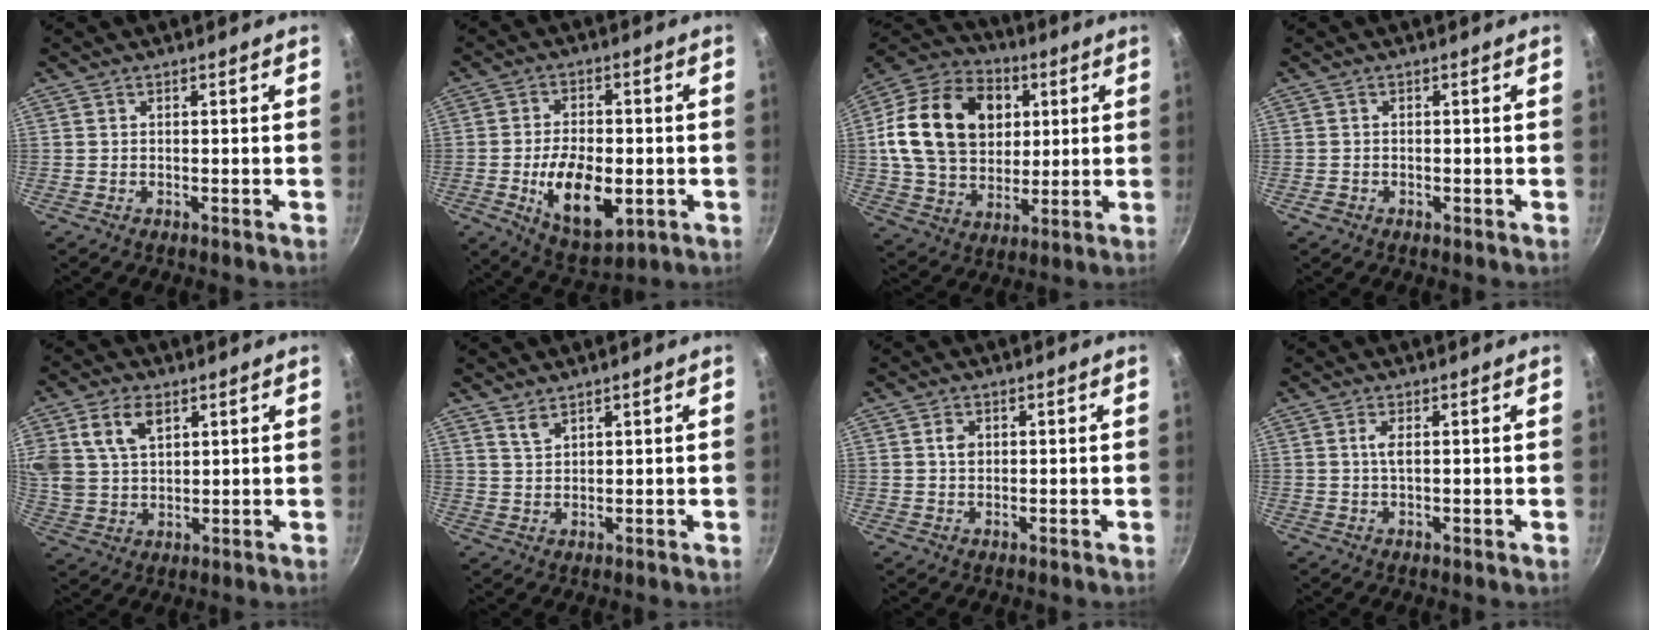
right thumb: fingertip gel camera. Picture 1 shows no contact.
{"total": 13.5, "force": [-2.9, 7.3, 11.0], "torque": [-0.166, 0.001, -0.038]}
{"total": 23.2, "force": [4.9, 17.4, 14.7], "torque": [-0.232, 0.009, 0.082]}
{"total": 1.3, "force": [-0.6, 1.0, 0.6], "torque": [-0.011, 0.002, -0.009]}
{"total": 10.9, "force": [4.7, 7.1, 6.8], "torque": [-0.122, -0.005, 0.090]}
{"total": 2.5, "force": [1.9, 1.0, 1.2], "torque": [-0.022, -0.011, 0.042]}
{"total": 2.2, "force": [0.5, 1.8, 1.3], "torque": [-0.015, 0.002, 0.007]}
{"total": 2.2, "force": [0.5, 0.7, 2.0], "torque": [-0.041, 0.001, 0.010]}